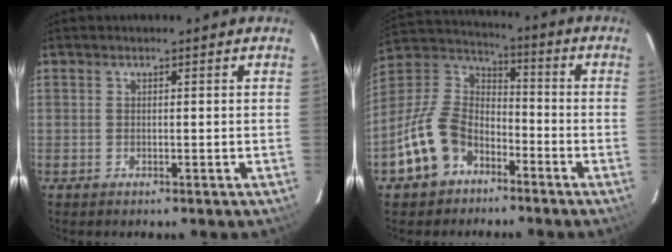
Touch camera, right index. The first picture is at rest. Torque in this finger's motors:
{"motor_torque": [0.51, -0.43, -0.10, -0.21]}